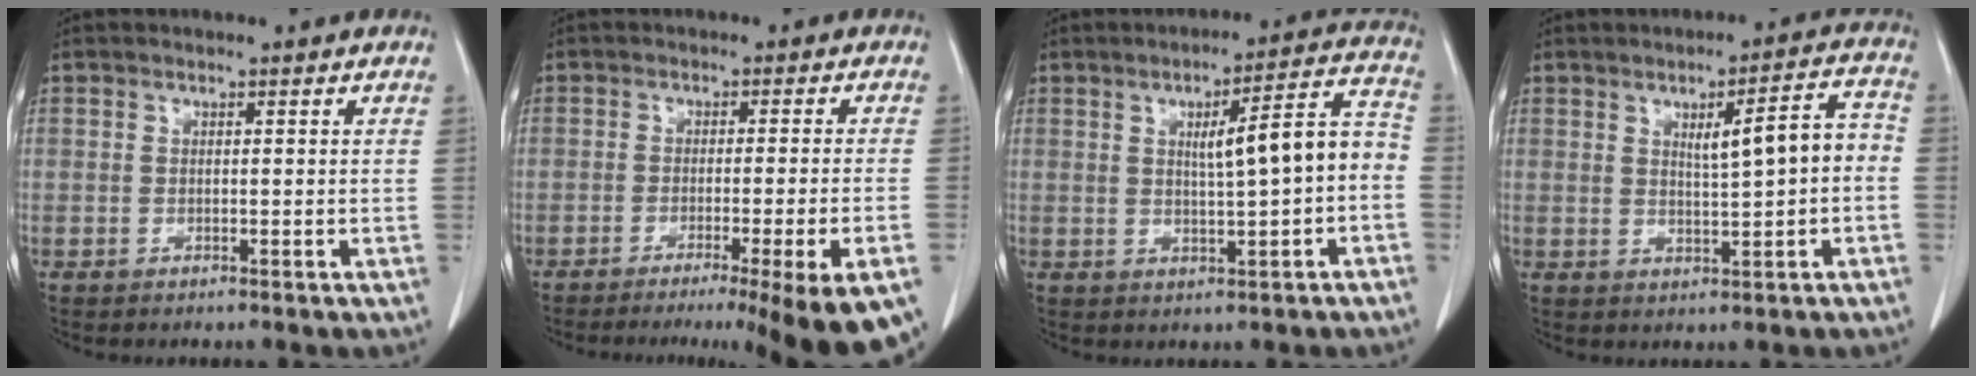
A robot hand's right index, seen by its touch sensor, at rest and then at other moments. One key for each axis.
{"total": 16.3, "fx": -11.5, "fy": -0.4, "fz": 11.6, "tx": -0.080, "ty": -0.028, "tz": -0.150}
{"total": 9.4, "fx": -0.3, "fy": 1.2, "fz": 9.3, "tx": -0.125, "ty": 0.027, "tz": -0.004}
{"total": 7.0, "fx": 0.2, "fy": 1.1, "fz": 6.9, "tx": -0.100, "ty": 0.019, "tz": 0.007}